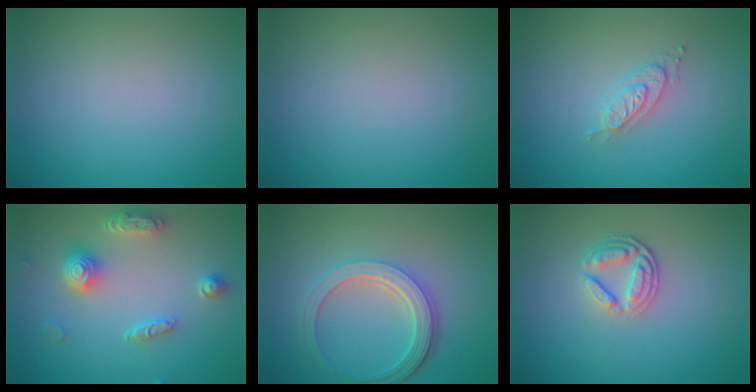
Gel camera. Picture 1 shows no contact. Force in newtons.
{"total": 0.0}
{"total": 2.2, "press": 2.2, "slide": 0.3}
{"total": 4.5, "press": 3.6, "slide": 2.7}
{"total": 4.9, "press": 3.7, "slide": 3.2}
{"total": 2.9, "press": 2.5, "slide": 1.5}